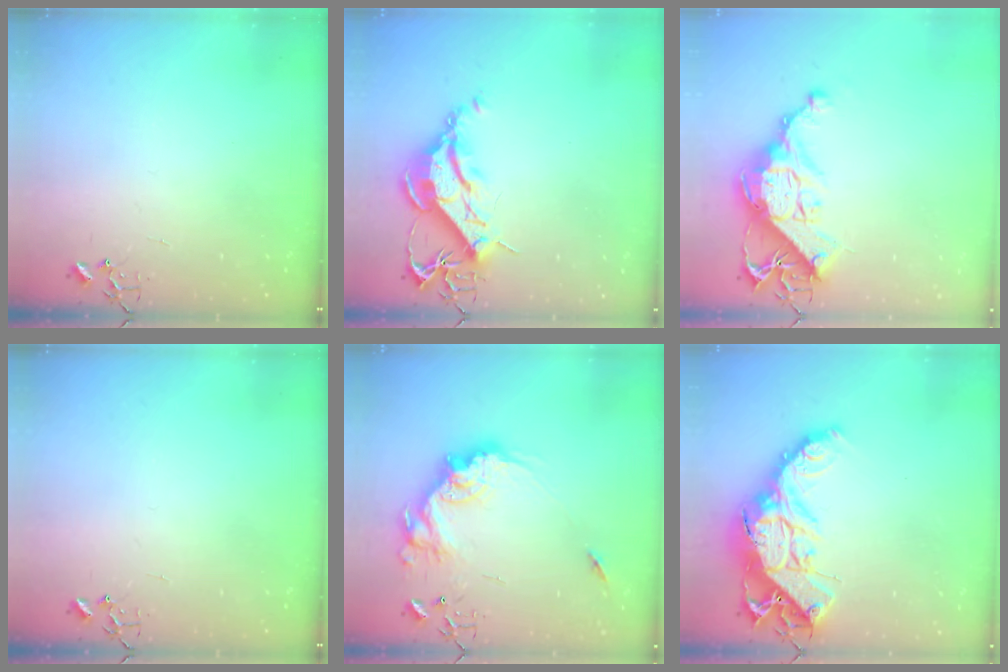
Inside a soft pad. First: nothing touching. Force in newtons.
{"total": 12.9, "press": 12.9, "slide": 1.2}
{"total": 14.8, "press": 14.7, "slide": 1.5}
{"total": 0.0}
{"total": 19.1, "press": 19.0, "slide": 1.6}
{"total": 20.4, "press": 20.4, "slide": 1.7}